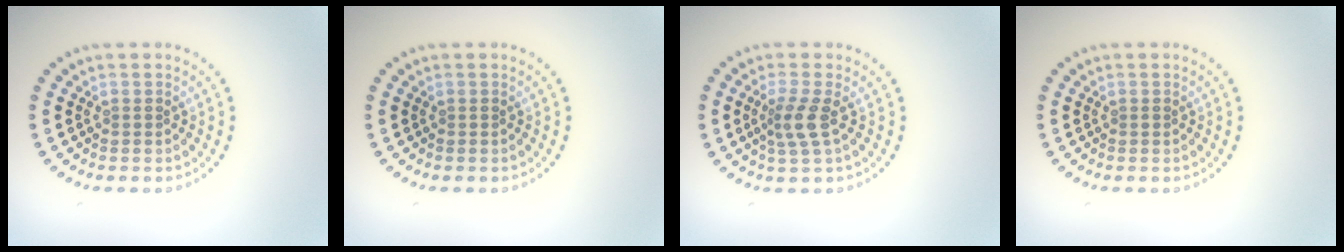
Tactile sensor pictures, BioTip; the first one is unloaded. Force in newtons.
{"total": 0.0}
{"total": 2.4, "press": 1.9, "slide": 1.5}
{"total": 0.0}